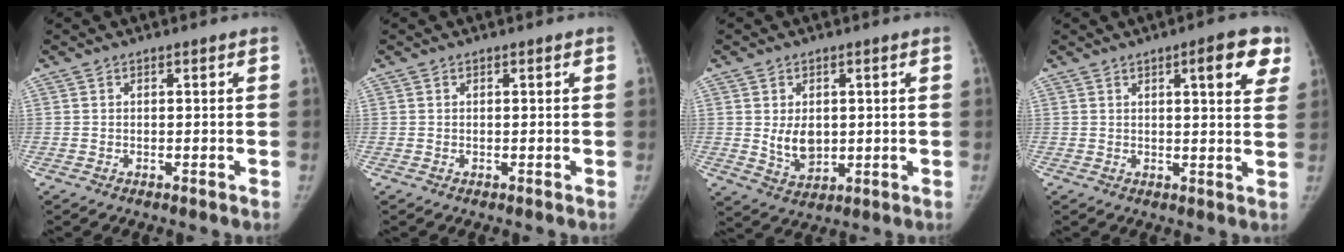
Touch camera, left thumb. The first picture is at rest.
{"total": 0.0}
{"total": 6.2, "force": [0.5, 4.4, 4.4], "torque": [-0.053, -0.014, 0.023]}
{"total": 8.3, "force": [4.0, 2.2, 7.0], "torque": [-0.067, -0.012, 0.045]}